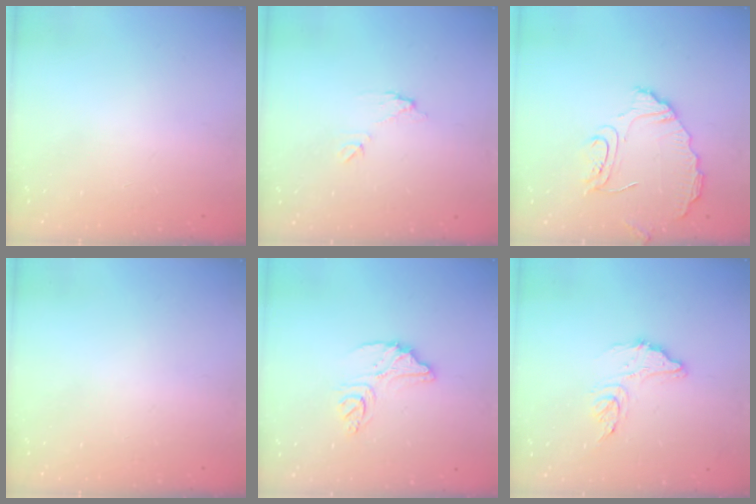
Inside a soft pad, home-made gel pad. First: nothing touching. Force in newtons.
{"total": 6.2, "press": 6.2, "slide": 0.2}
{"total": 11.2, "press": 11.2, "slide": 0.4}
{"total": 0.0}
{"total": 11.7, "press": 11.7, "slide": 1.0}
{"total": 11.5, "press": 11.5, "slide": 0.8}